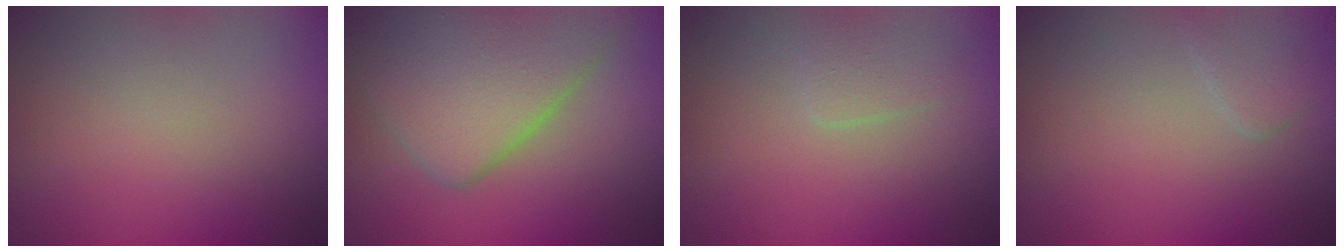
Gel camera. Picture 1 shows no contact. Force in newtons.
{"total": 8.3, "press": 8.3, "slide": 0.4}
{"total": 1.4, "press": 1.4, "slide": 0.1}
{"total": 1.4, "press": 1.4, "slide": 0.1}